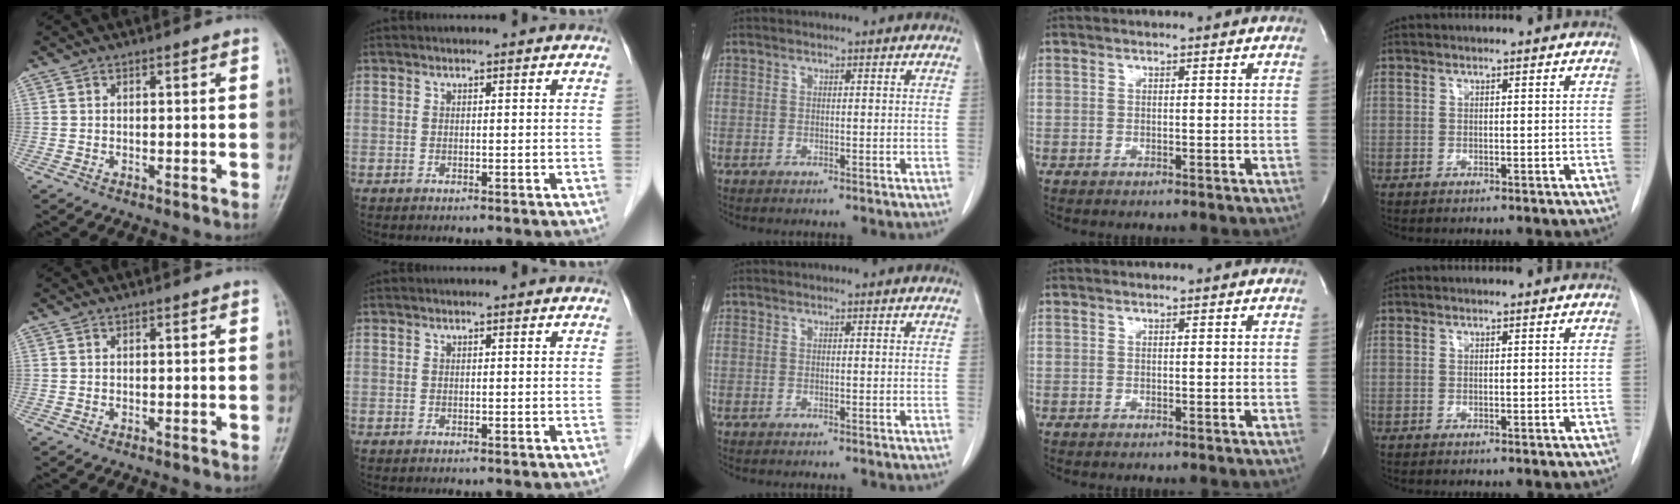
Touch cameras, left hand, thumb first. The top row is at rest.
{}